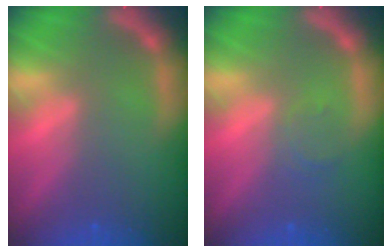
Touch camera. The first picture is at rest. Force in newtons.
{"total": 1.5}